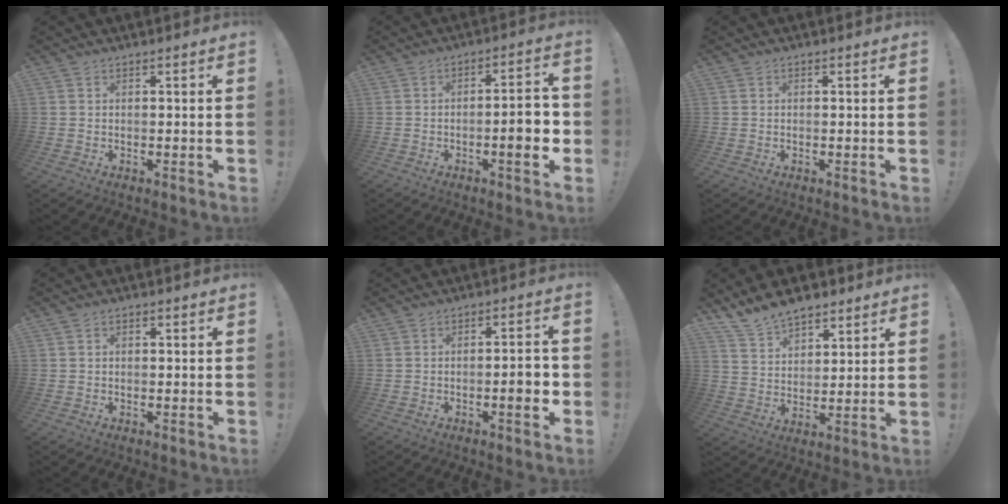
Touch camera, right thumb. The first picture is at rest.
{"total": 9.3, "force": [-2.0, 2.3, 8.8], "torque": [-0.114, 0.001, -0.035]}
{"total": 0.0}
{"total": 0.8, "force": [-0.2, 0.7, 0.5], "torque": [-0.009, 0.004, -0.003]}
{"total": 6.5, "force": [-1.6, 1.6, 6.1], "torque": [-0.077, 0.001, -0.025]}
{"total": 10.2, "force": [8.4, 4.9, 2.9], "torque": [-0.060, -0.056, 0.165]}